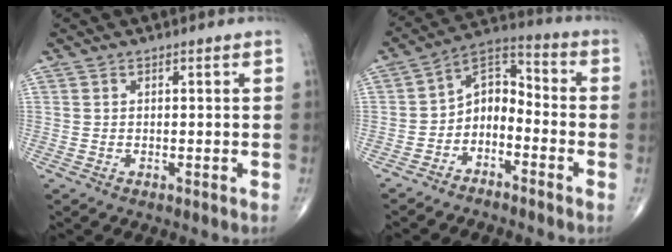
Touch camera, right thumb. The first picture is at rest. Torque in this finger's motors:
{"motor_torque": [-0.12, 0.03, 0.10, -0.09, 0.12]}